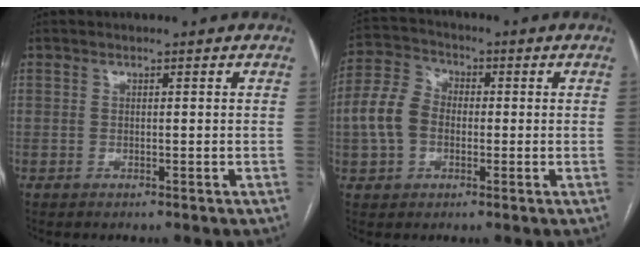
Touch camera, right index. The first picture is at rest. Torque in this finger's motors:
{"motor_torque": [0.33, -0.14, 0.60, 0.12]}